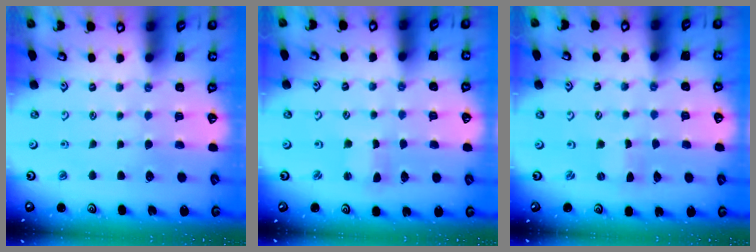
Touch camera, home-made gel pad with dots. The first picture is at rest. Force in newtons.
{"total": 1.4, "press": 1.4, "slide": 0.2}
{"total": 0.0}